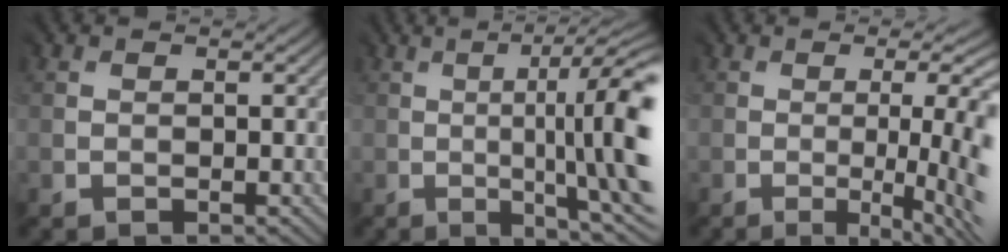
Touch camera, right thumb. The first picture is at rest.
{"total": 12.5, "force": [-1.1, 2.5, 12.2], "torque": [-0.135, 0.007, -0.008]}
{"total": 9.1, "force": [-2.0, 1.8, 8.7], "torque": [-0.086, 0.002, -0.020]}